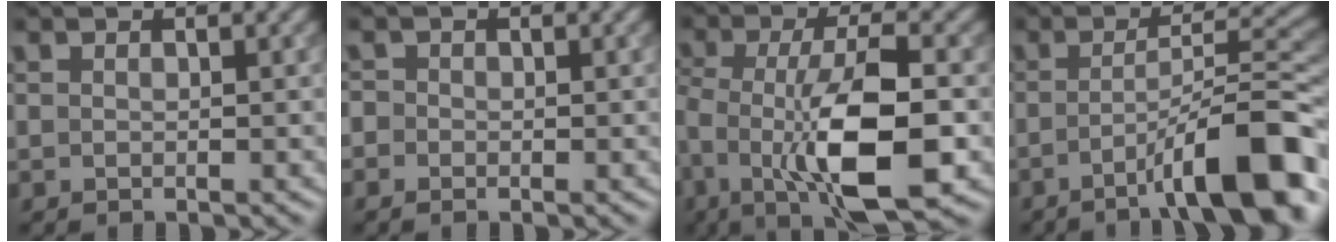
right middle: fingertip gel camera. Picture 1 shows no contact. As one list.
[{"total": 0.8, "force": [-0.5, 0.6, 0.1], "torque": [0.001, -0.001, -0.012]}, {"total": 9.5, "force": [-2.2, 3.0, 8.8], "torque": [-0.152, 0.000, -0.041]}, {"total": 9.8, "force": [-4.7, 1.7, 8.5], "torque": [-0.111, 0.017, -0.079]}]